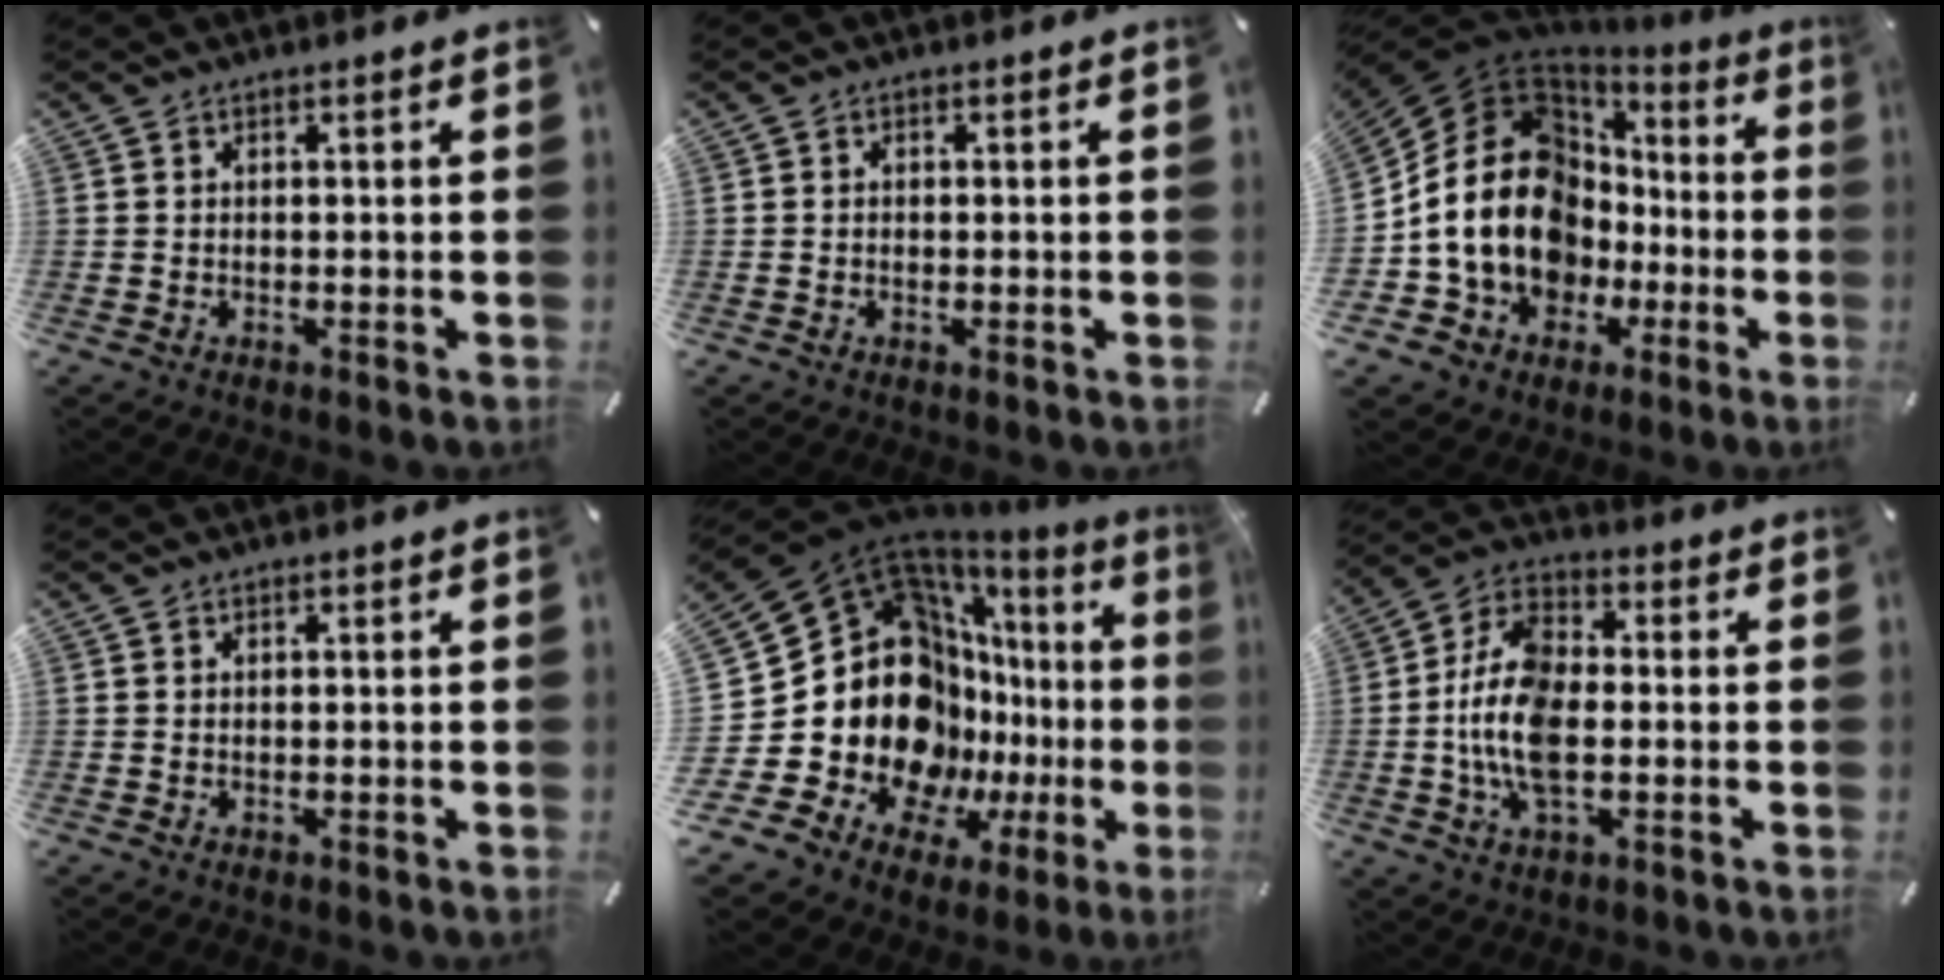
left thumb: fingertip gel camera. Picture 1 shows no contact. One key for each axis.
{"total": 0.9, "fx": -0.2, "fy": 0.7, "fz": 0.5, "tx": -0.010, "ty": 0.004, "tz": -0.005}
{"total": 20.8, "fx": -1.0, "fy": 17.0, "fz": 12.0, "tx": -0.256, "ty": -0.006, "tz": -0.003}
{"total": 0.0}
{"total": 28.4, "fx": 1.0, "fy": 19.5, "fz": 20.6, "tx": -0.380, "ty": -0.083, "tz": 0.062}
{"total": 14.0, "fx": -1.8, "fy": 8.0, "fz": 11.3, "tx": -0.245, "ty": 0.003, "tz": -0.032}